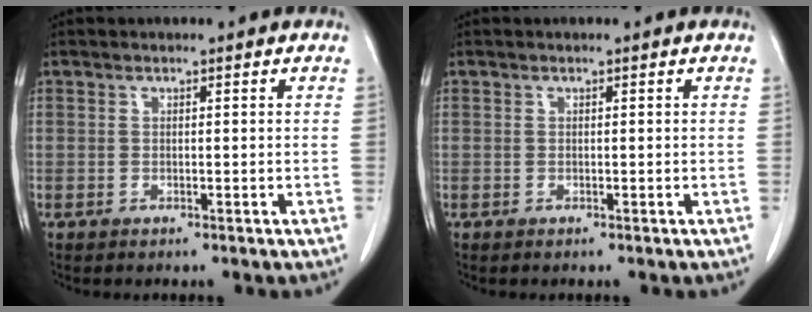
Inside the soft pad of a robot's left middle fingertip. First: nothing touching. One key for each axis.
{"total": 0.0}